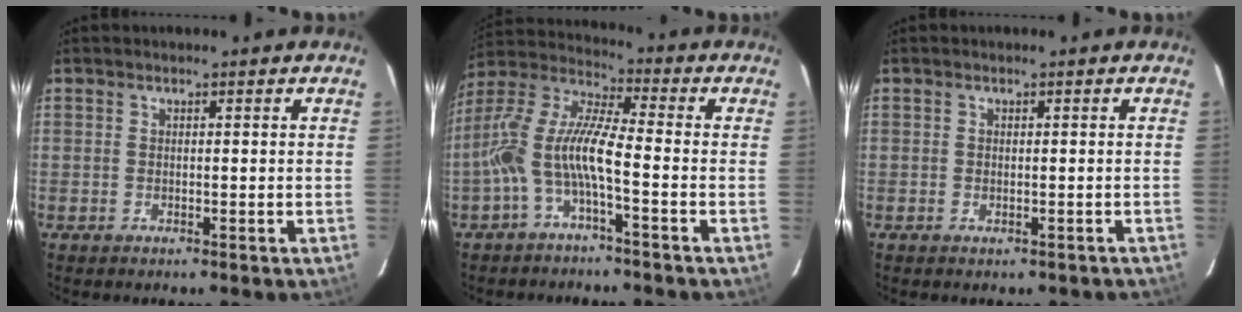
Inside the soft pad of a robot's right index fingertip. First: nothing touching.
{"total": 10.5, "force": [-3.4, 1.8, 9.8], "torque": [-0.215, 0.014, -0.070]}
{"total": 1.4, "force": [-0.8, 1.1, 0.5], "torque": [-0.007, 0.001, -0.007]}